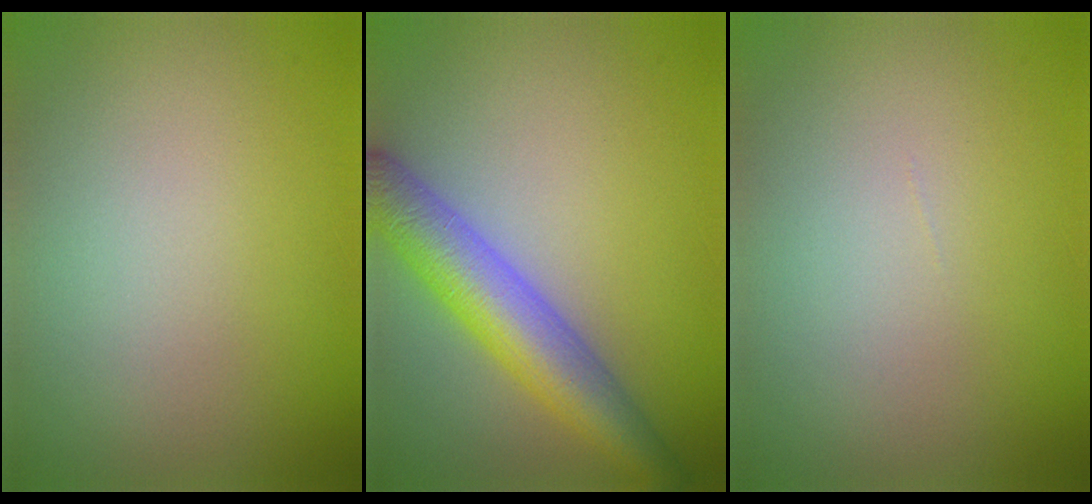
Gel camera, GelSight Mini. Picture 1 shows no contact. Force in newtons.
{"total": 6.0, "press": 6.0, "slide": 0.2}
{"total": 0.0}